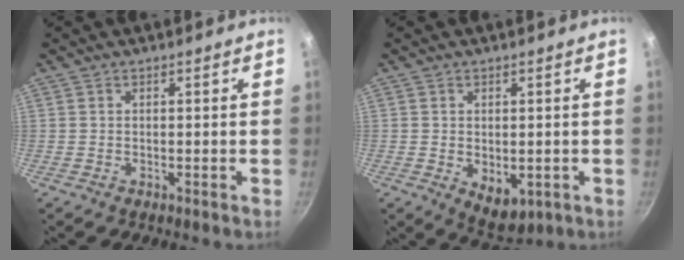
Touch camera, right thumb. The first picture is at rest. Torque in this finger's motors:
{"motor_torque": [-0.37, 0.55, -0.03, 0.07, 0.11]}